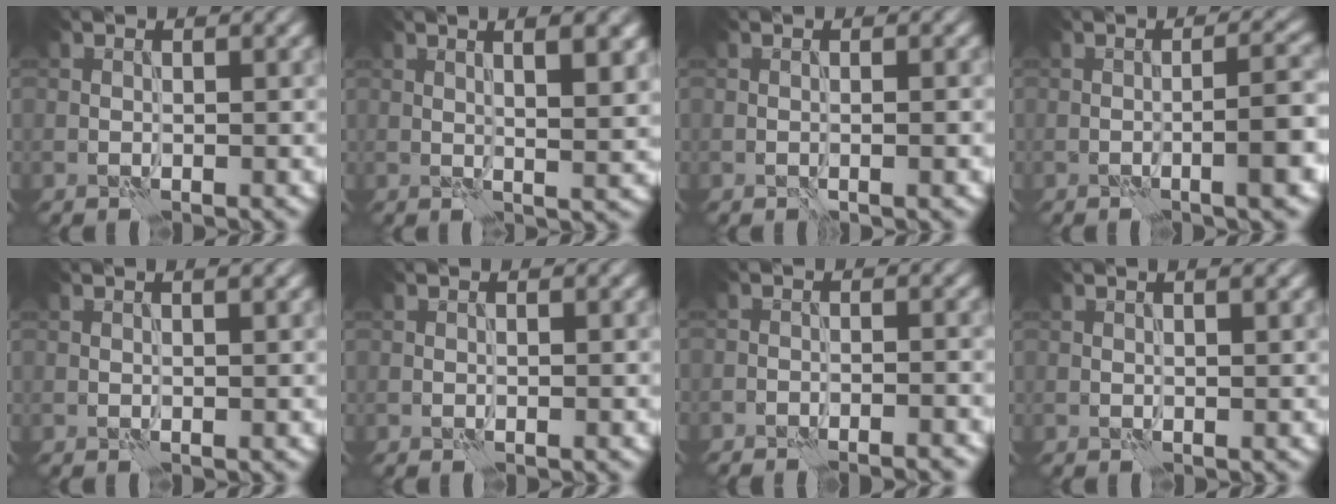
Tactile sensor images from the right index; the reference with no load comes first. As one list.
[{"total": 6.2, "force": [2.5, 2.0, 5.4], "torque": [-0.046, 0.020, 0.025]}, {"total": 1.0, "force": [-0.2, 0.2, 0.9], "torque": [-0.010, -0.002, -0.004]}, {"total": 4.6, "force": [-1.3, 1.0, 4.3], "torque": [-0.055, 0.011, -0.023]}, {"total": 0.9, "force": [0.6, 0.2, 0.7], "torque": [-0.011, -0.001, 0.003]}, {"total": 0.0}, {"total": 4.2, "force": [-4.1, 0.7, 0.7], "torque": [0.003, 0.013, -0.051]}, {"total": 1.3, "force": [0.7, 0.3, 1.0], "torque": [-0.014, 0.000, 0.004]}]